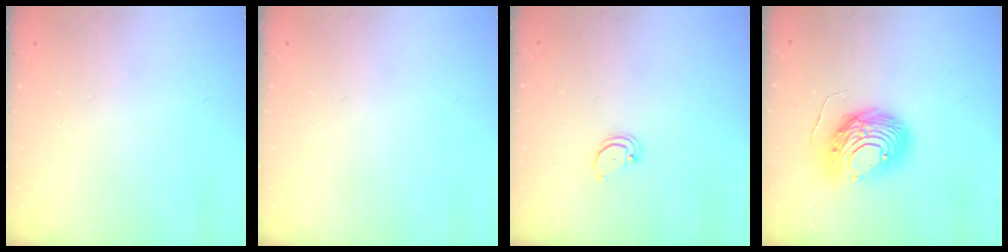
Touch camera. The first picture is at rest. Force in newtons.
{"total": 0.0}
{"total": 1.4, "press": 1.3, "slide": 0.1}
{"total": 12.5, "press": 12.4, "slide": 0.9}